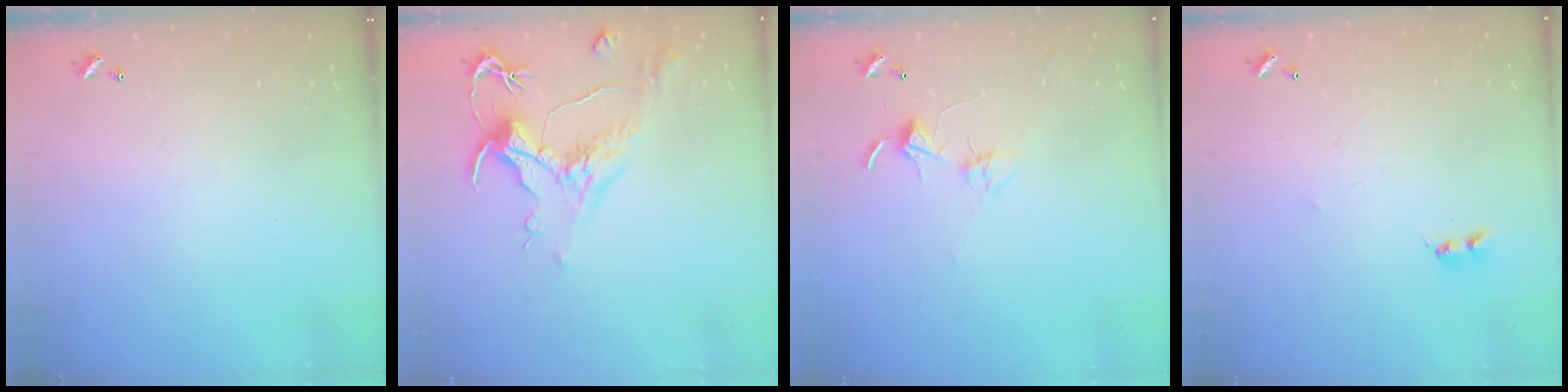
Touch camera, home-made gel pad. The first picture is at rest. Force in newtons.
{"total": 1.6, "press": 0.6, "slide": 1.4}
{"total": 2.8, "press": 2.8, "slide": 0.2}
{"total": 1.6, "press": 1.6, "slide": 0.4}